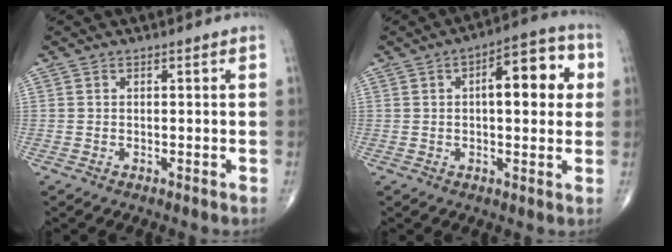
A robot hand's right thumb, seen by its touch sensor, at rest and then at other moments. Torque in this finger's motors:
{"motor_torque": [1.86, 3.14, 1.05, -0.10, 0.09]}